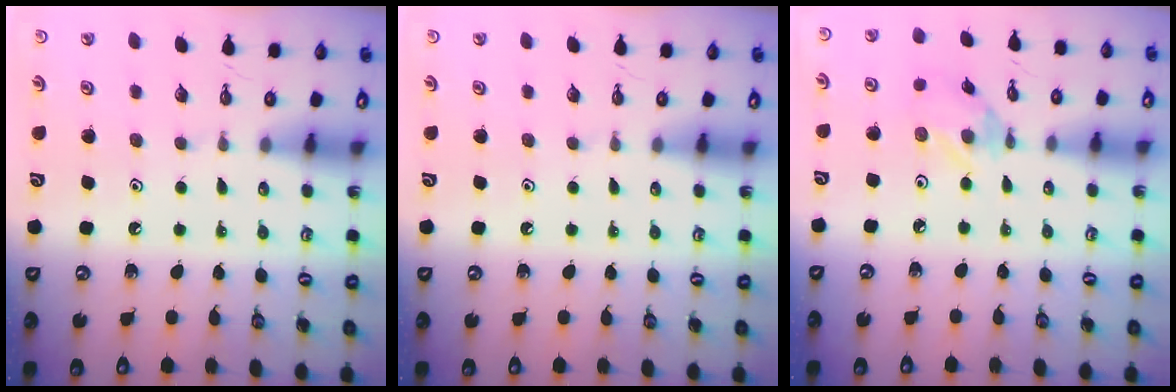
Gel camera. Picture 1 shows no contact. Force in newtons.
{"total": 0.0}
{"total": 2.7, "press": 2.7, "slide": 0.1}